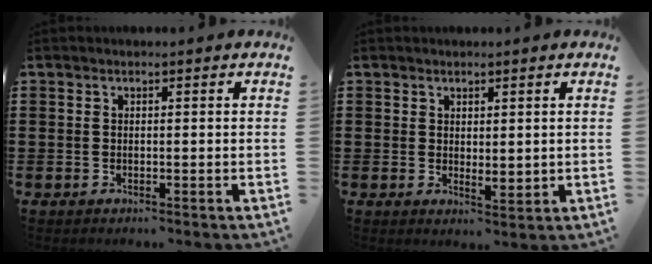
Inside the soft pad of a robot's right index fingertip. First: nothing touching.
{"total": 1.7, "force": [1.3, 0.7, 0.8], "torque": [-0.010, -0.002, 0.023]}